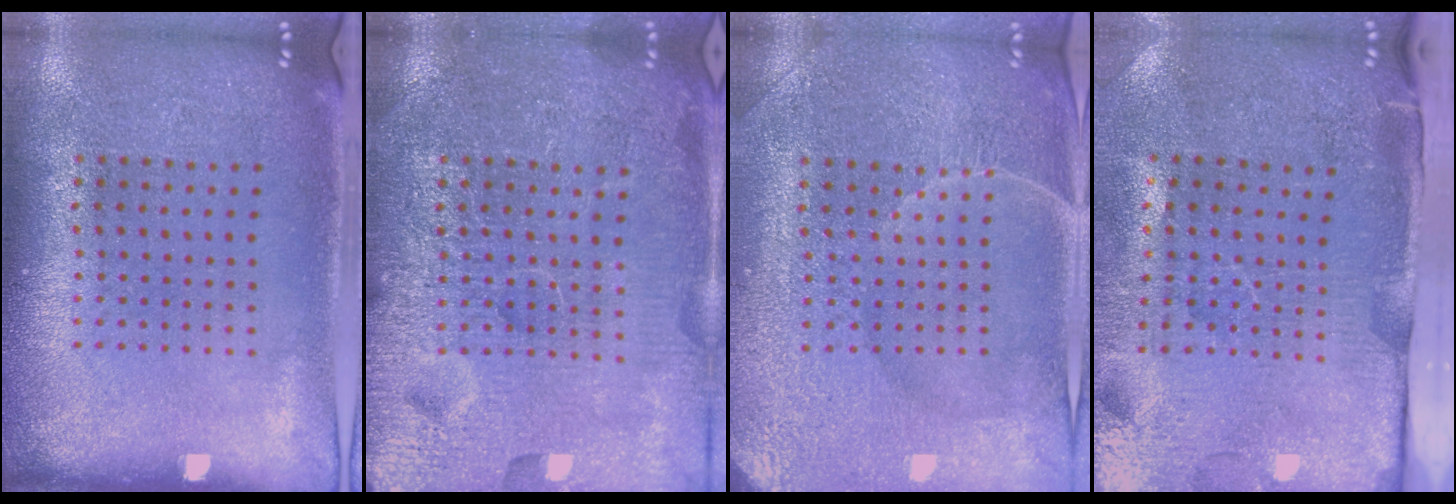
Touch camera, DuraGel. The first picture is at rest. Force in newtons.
{"total": 7.0, "press": 7.0, "slide": 0.9}
{"total": 4.1, "press": 3.9, "slide": 1.1}
{"total": 4.5, "press": 3.7, "slide": 2.7}